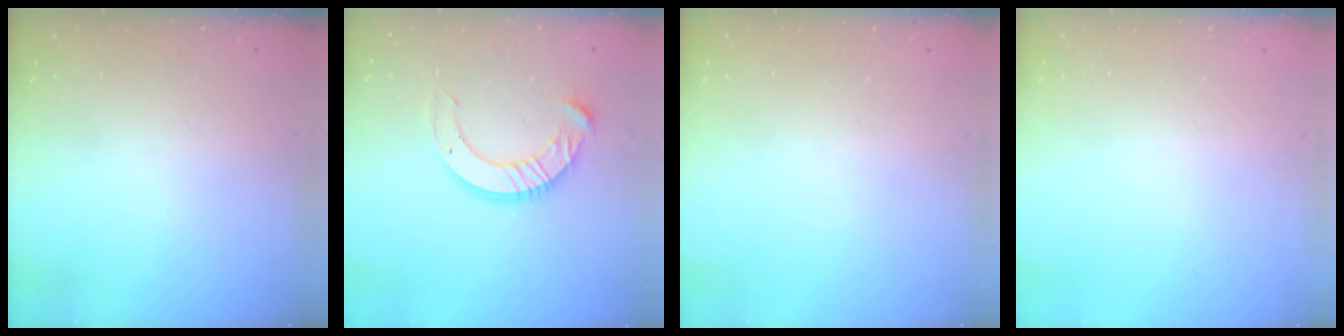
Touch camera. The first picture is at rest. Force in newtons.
{"total": 12.2, "press": 12.1, "slide": 1.2}
{"total": 0.0}
{"total": 0.0}